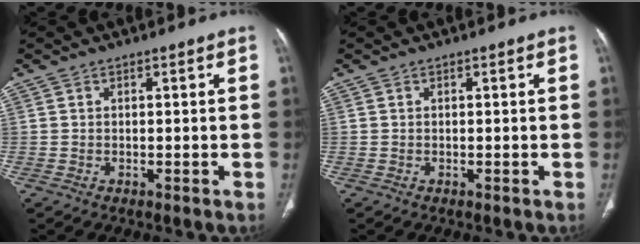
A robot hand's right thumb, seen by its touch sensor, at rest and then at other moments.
{"total": 0.0}